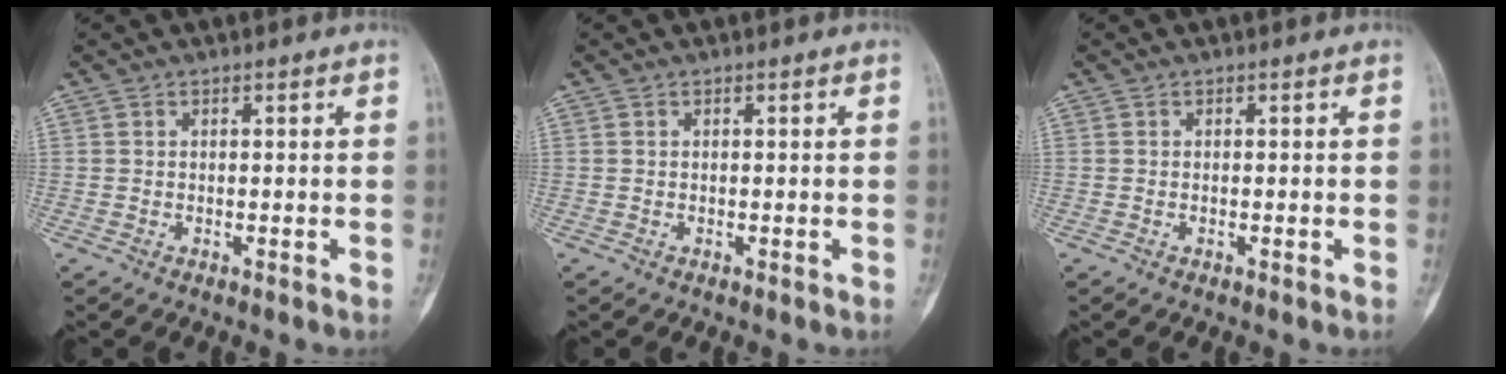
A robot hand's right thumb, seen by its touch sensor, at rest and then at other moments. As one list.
[{"total": 0.0}, {"total": 0.0}]